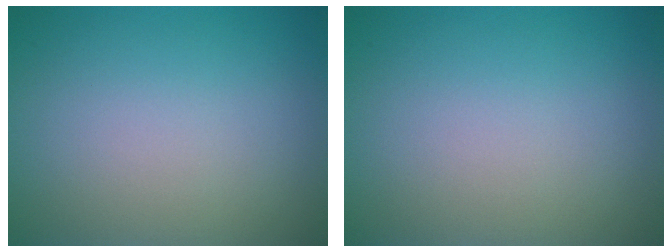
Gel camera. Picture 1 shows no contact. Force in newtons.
{"total": 0.0}